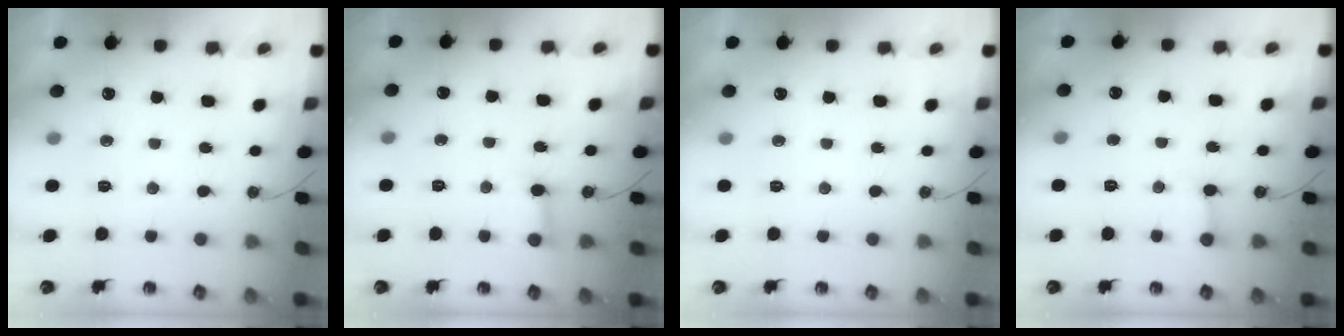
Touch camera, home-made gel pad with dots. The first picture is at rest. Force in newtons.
{"total": 3.7, "press": 3.7, "slide": 0.5}
{"total": 0.0}
{"total": 2.4, "press": 2.4, "slide": 0.2}